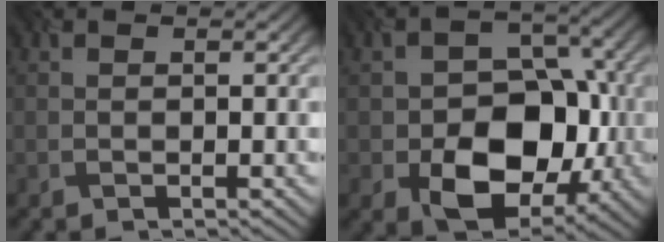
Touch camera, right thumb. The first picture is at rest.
{"total": 11.3, "force": [-3.3, 8.1, 7.1], "torque": [-0.111, -0.014, -0.051]}